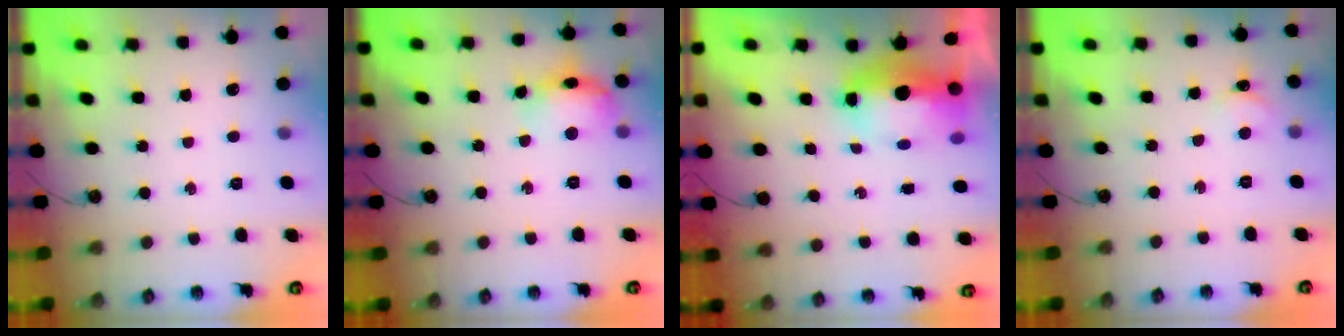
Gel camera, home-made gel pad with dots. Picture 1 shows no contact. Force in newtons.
{"total": 13.9, "press": 13.9, "slide": 1.1}
{"total": 8.7, "press": 8.5, "slide": 1.8}
{"total": 2.0, "press": 2.0, "slide": 0.3}